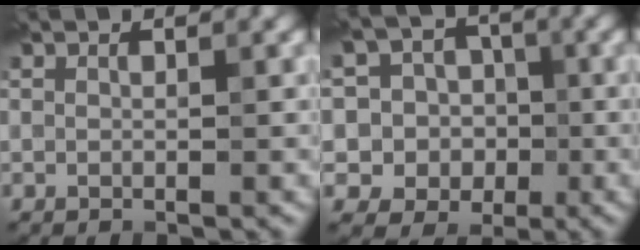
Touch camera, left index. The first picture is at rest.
{"total": 7.8, "force": [0.1, 7.5, 2.2], "torque": [-0.049, 0.033, -0.040]}